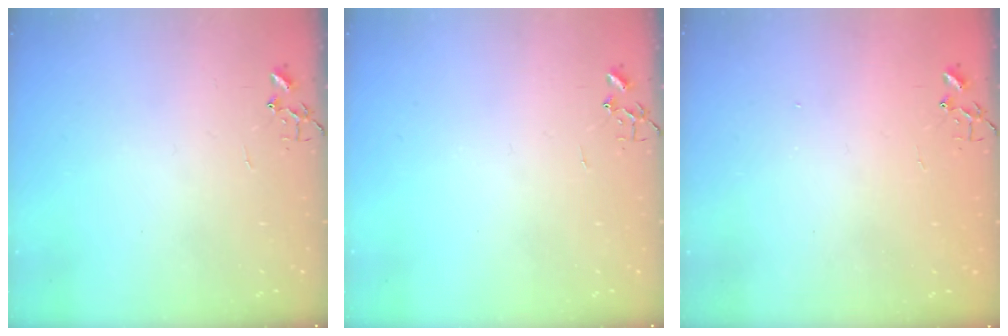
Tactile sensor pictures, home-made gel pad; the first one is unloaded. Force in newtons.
{"total": 0.0}
{"total": 1.2, "press": 1.2, "slide": 0.1}